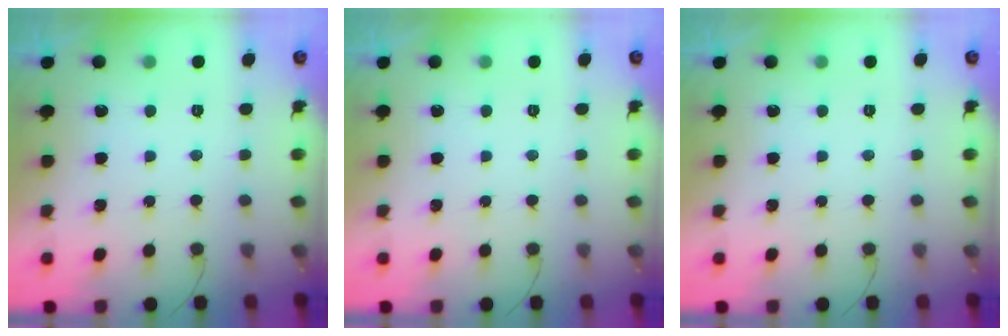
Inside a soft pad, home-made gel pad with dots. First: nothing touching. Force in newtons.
{"total": 0.0}
{"total": 0.0}